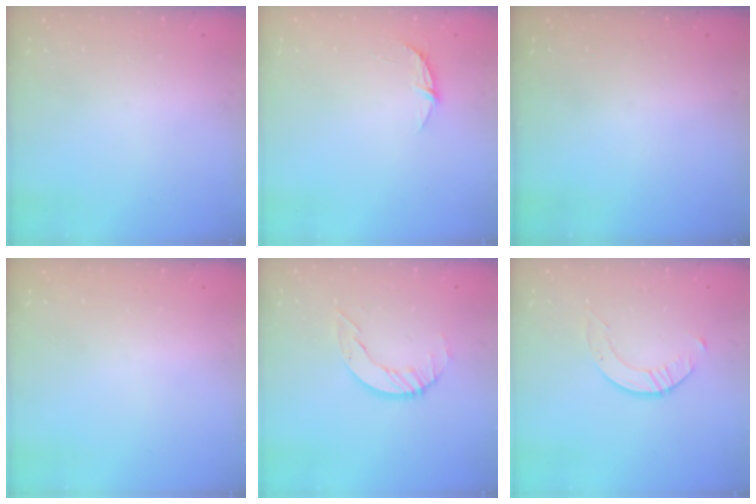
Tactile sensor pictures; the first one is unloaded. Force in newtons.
{"total": 5.6, "press": 5.6, "slide": 0.4}
{"total": 0.0}
{"total": 0.0}
{"total": 5.2, "press": 5.2, "slide": 0.5}
{"total": 3.5, "press": 3.4, "slide": 0.4}